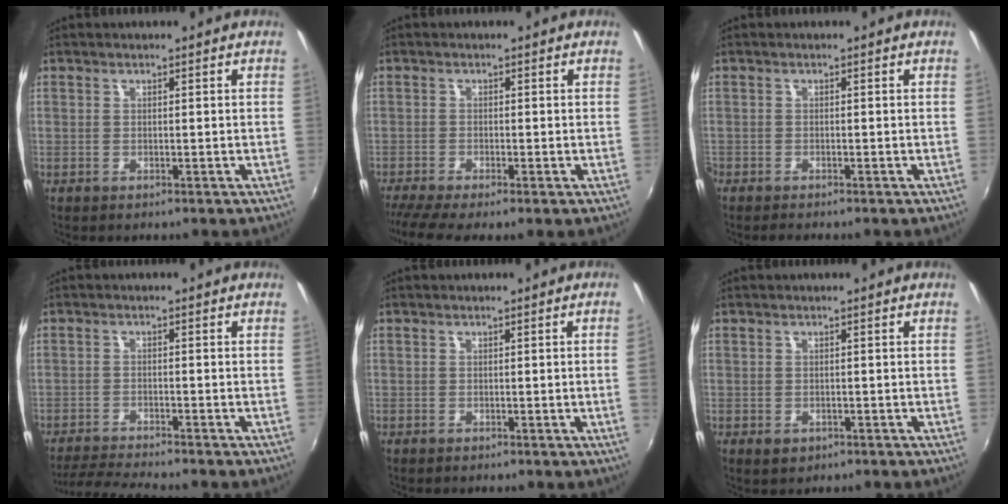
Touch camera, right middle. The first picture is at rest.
{"total": 4.2, "force": [-3.2, -0.2, 2.8], "torque": [-0.065, -0.022, -0.060]}
{"total": 1.7, "force": [-1.6, 0.3, 0.5], "torque": [-0.018, -0.010, -0.031]}
{"total": 6.3, "force": [-5.9, -0.8, 1.9], "torque": [-0.057, -0.015, -0.108]}
{"total": 1.2, "force": [0.0, -0.7, 0.9], "torque": [-0.010, -0.006, 0.001]}
{"total": 2.0, "force": [-0.9, 1.6, 1.0], "torque": [-0.017, -0.003, -0.011]}